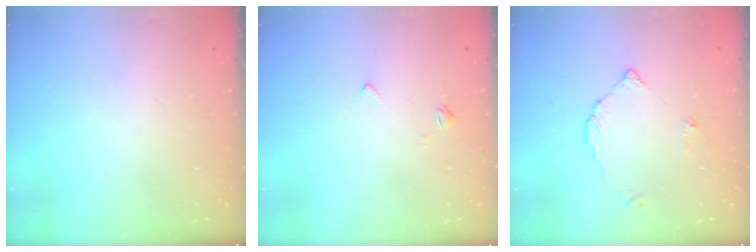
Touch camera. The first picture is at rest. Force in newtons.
{"total": 2.7, "press": 2.7, "slide": 0.5}
{"total": 3.5, "press": 3.5, "slide": 0.3}